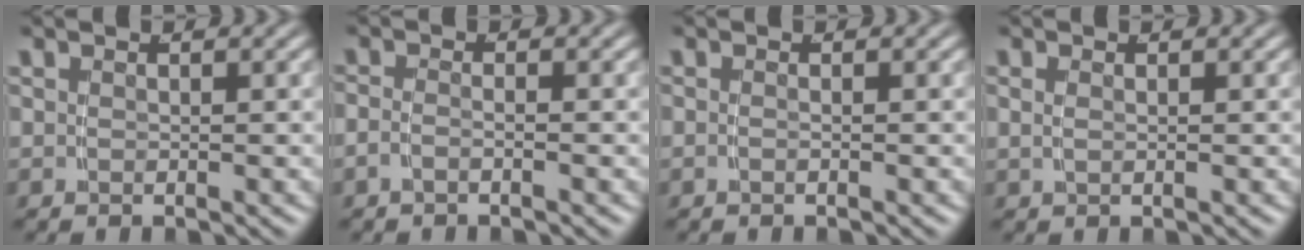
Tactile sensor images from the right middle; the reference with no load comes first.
{"total": 1.5, "force": [-1.0, 0.2, 1.0], "torque": [-0.024, -0.004, -0.018]}
{"total": 0.6, "force": [-0.5, 0.1, 0.4], "torque": [-0.009, 0.002, -0.011]}
{"total": 0.7, "force": [0.2, -0.2, 0.6], "torque": [-0.014, -0.005, 0.010]}